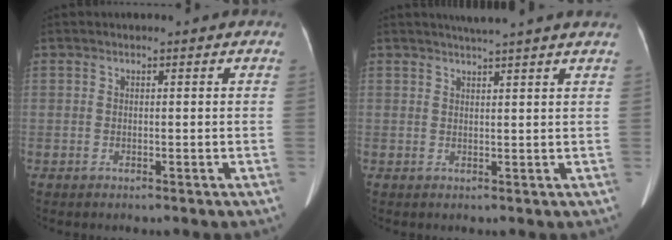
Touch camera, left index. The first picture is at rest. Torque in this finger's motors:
{"motor_torque": [0.16, -0.40, -0.01, 0.03]}